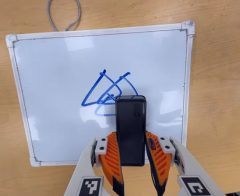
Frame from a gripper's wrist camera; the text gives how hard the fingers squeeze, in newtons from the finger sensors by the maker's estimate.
{"total": 5.9, "left": 4.4, "right": 7.4}